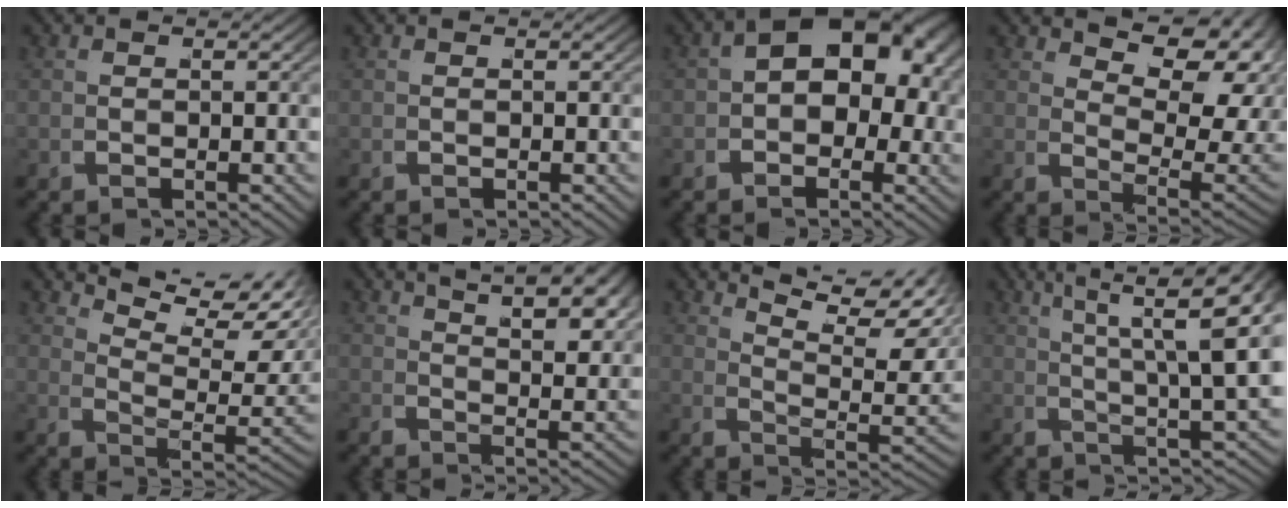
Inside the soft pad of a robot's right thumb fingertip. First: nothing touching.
{"total": 0.0}
{"total": 8.4, "force": [1.1, 5.2, 6.5], "torque": [-0.103, -0.004, 0.018]}
{"total": 8.6, "force": [3.6, 4.3, 6.6], "torque": [-0.095, -0.011, 0.069]}
{"total": 9.3, "force": [6.2, 3.2, 6.2], "torque": [-0.077, 0.017, 0.096]}
{"total": 6.5, "force": [4.1, 2.3, 4.5], "torque": [-0.046, 0.009, 0.064]}
{"total": 10.5, "force": [6.9, 3.5, 7.0], "torque": [-0.083, 0.025, 0.103]}
{"total": 9.4, "force": [3.1, 3.5, 8.2], "torque": [-0.094, 0.007, 0.047]}